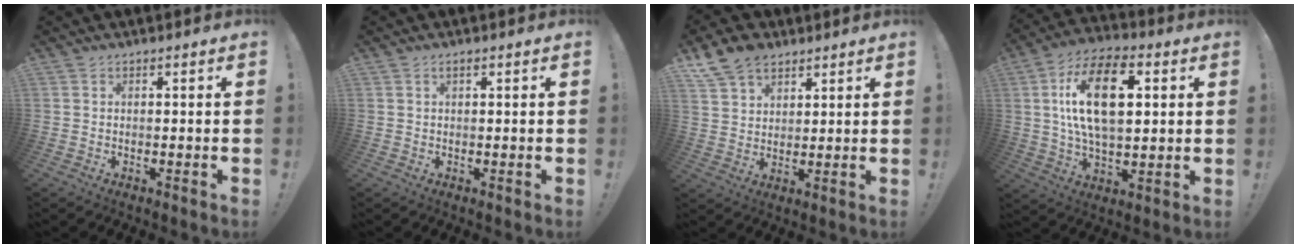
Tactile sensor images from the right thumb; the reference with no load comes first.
{"total": 0.8, "force": [0.4, 0.3, 0.6], "torque": [-0.011, 0.001, 0.008]}
{"total": 10.2, "force": [7.1, 6.4, 3.6], "torque": [-0.063, -0.035, 0.141]}
{"total": 19.5, "force": [4.1, 10.5, 16.0], "torque": [-0.283, 0.004, 0.058]}